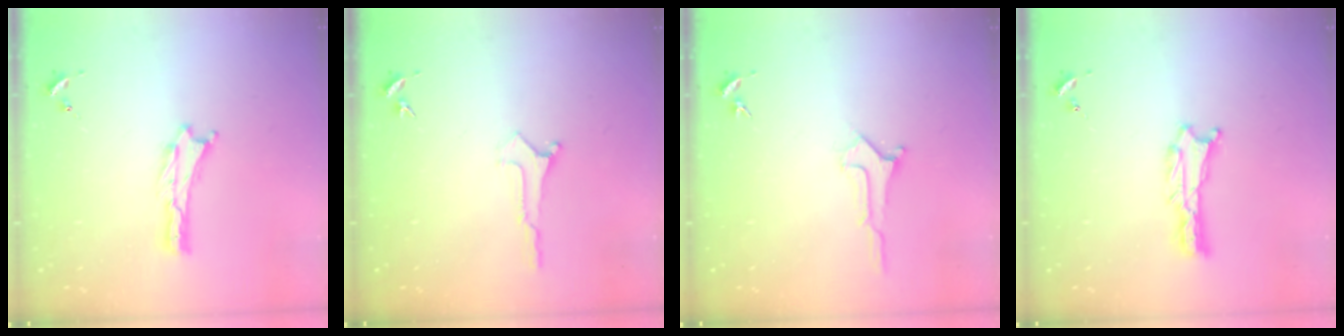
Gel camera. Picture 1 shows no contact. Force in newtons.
{"total": 0.0}
{"total": 1.0, "press": 1.0, "slide": 0.0}
{"total": 0.6, "press": 0.6, "slide": 0.1}